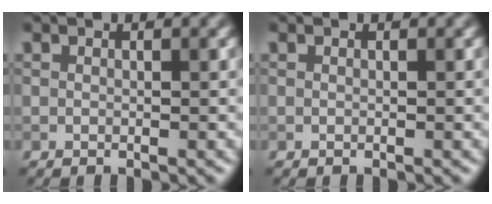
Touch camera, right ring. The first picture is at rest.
{"total": 0.0}